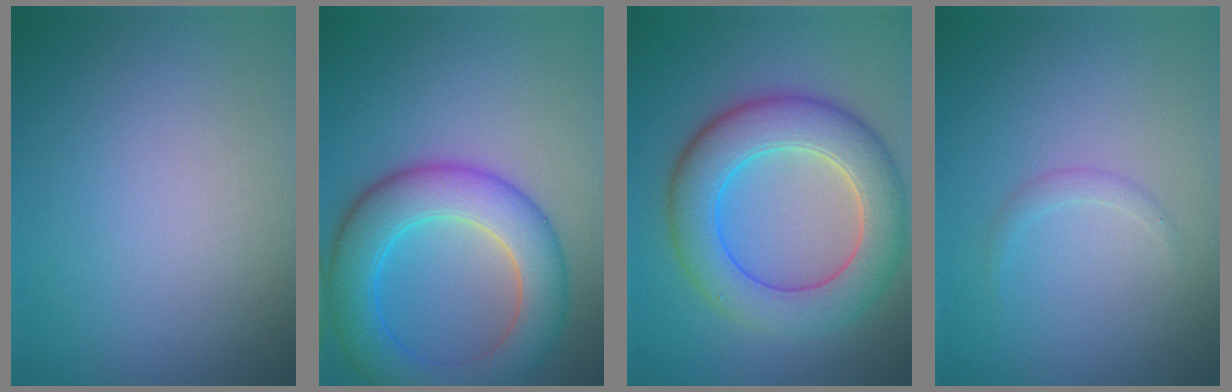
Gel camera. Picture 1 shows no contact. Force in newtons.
{"total": 7.9, "press": 7.9, "slide": 0.1}
{"total": 8.2, "press": 8.2, "slide": 0.3}
{"total": 0.9, "press": 0.9, "slide": 0.0}